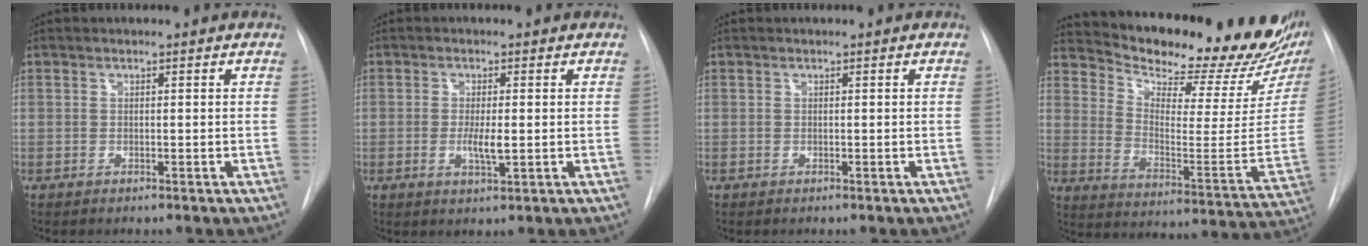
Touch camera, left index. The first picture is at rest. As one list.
[{"total": 3.2, "force": [-0.3, 0.6, 3.1], "torque": [-0.058, -0.004, -0.004]}, {"total": 0.0}, {"total": 24.3, "force": [21.5, 3.8, 10.6], "torque": [-0.167, -0.086, 0.285]}]